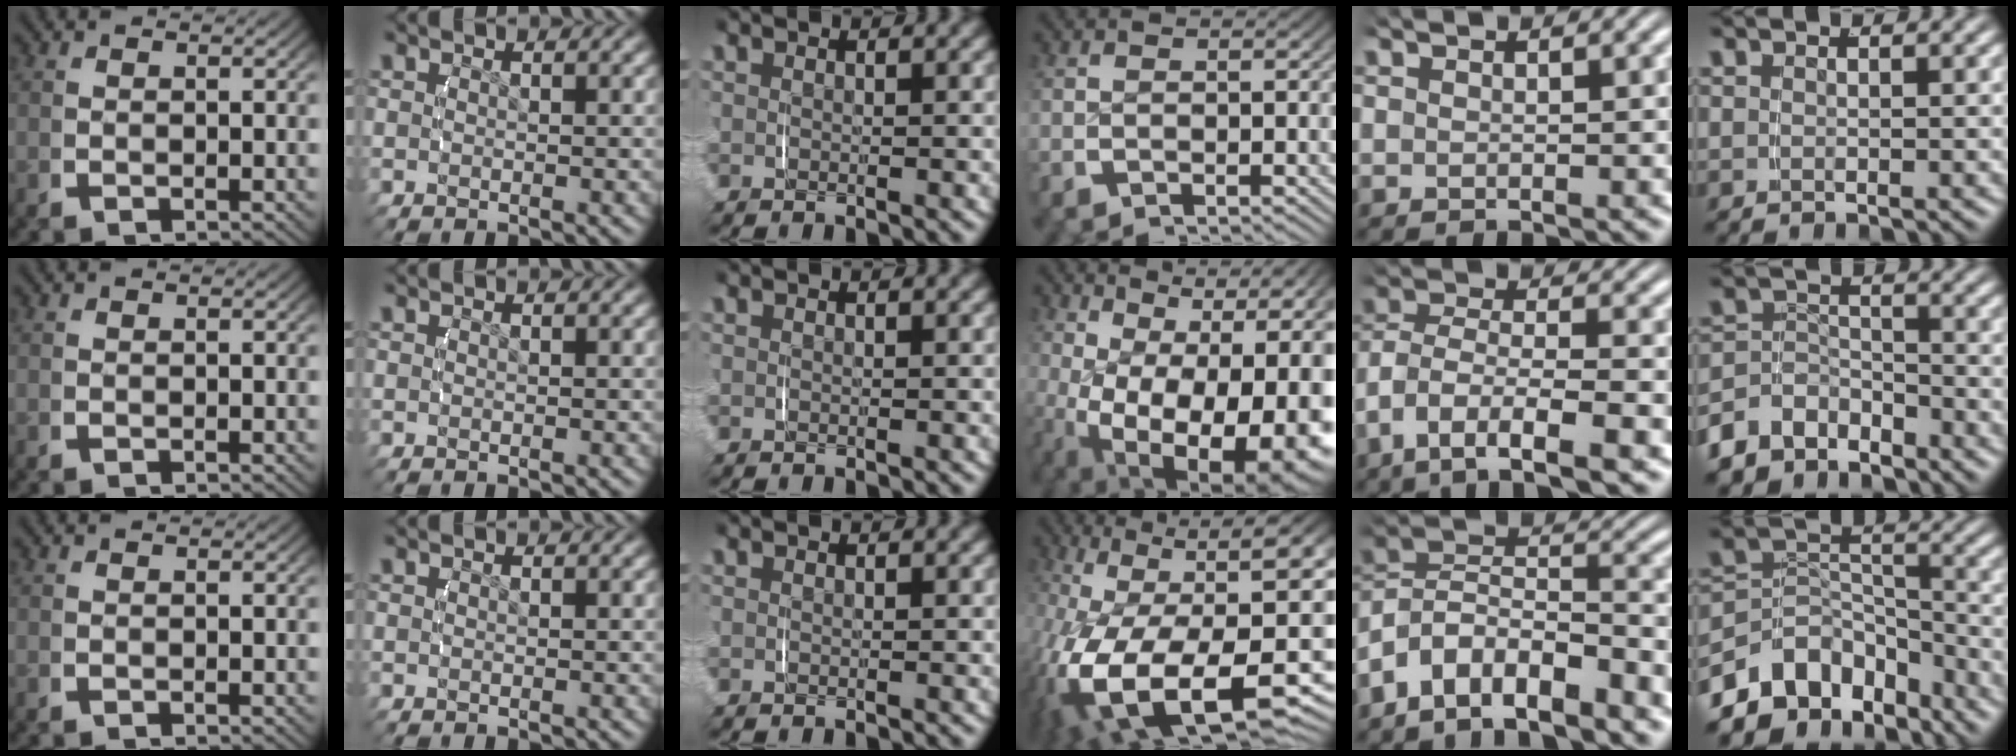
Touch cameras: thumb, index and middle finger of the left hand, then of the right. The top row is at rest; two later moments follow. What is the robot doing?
{"motion": "lift_and_place", "object": "backpack"}